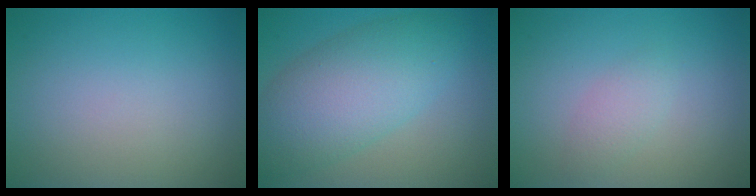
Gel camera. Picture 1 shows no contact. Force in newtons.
{"total": 7.5, "press": 7.5, "slide": 0.3}
{"total": 1.5, "press": 1.5, "slide": 0.0}